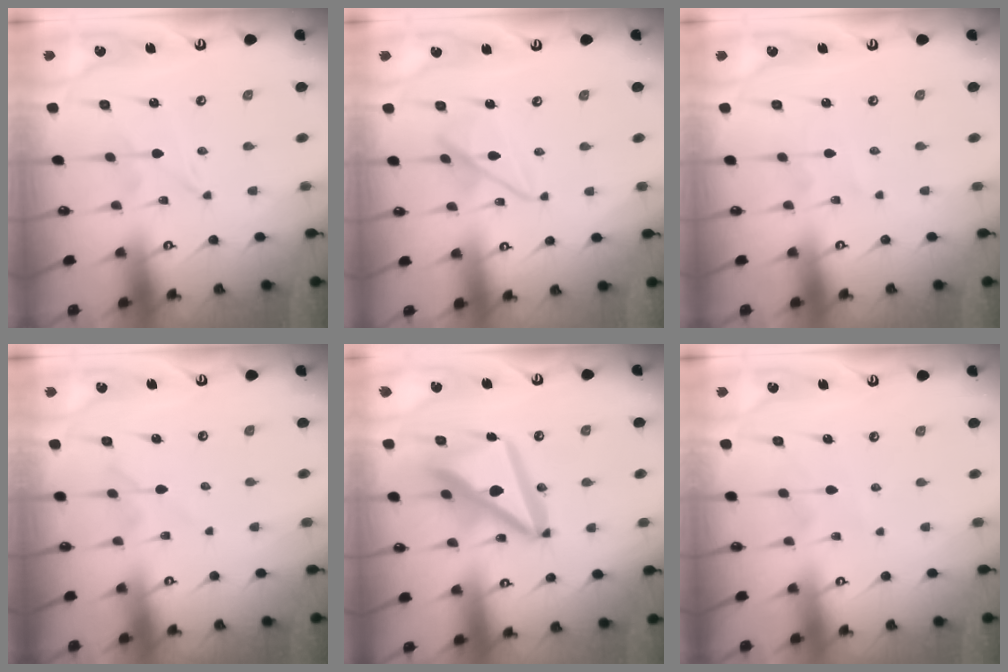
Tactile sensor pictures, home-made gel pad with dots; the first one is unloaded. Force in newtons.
{"total": 8.7, "press": 8.7, "slide": 0.6}
{"total": 1.5, "press": 1.4, "slide": 0.1}
{"total": 3.9, "press": 3.9, "slide": 0.6}
{"total": 15.8, "press": 15.7, "slide": 1.7}
{"total": 3.9, "press": 3.9, "slide": 0.4}